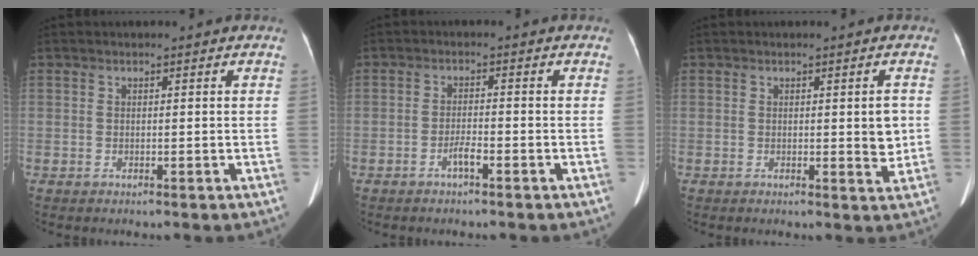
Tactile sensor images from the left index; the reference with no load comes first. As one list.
[{"total": 2.1, "force": [-1.4, 0.2, 1.6], "torque": [-0.028, 0.002, -0.026]}, {"total": 3.1, "force": [0.2, 0.9, 2.9], "torque": [-0.034, -0.002, 0.003]}]